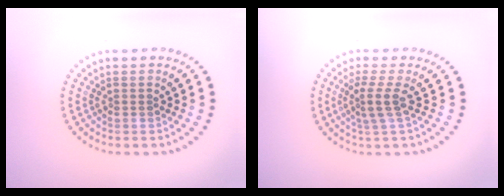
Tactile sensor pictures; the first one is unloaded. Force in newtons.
{"total": 2.4, "press": 1.7, "slide": 1.8}